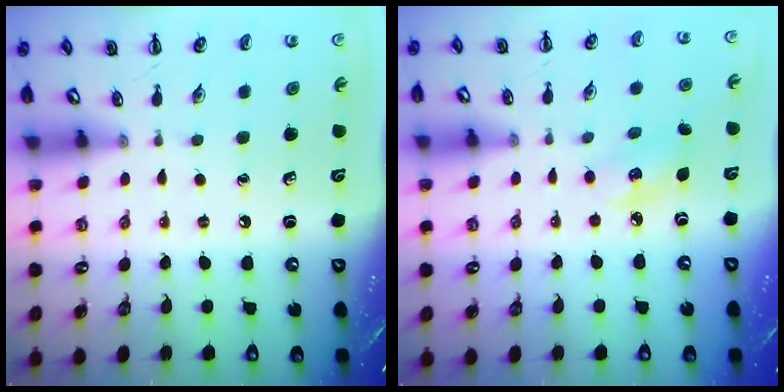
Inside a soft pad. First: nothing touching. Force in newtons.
{"total": 5.5, "press": 5.4, "slide": 1.0}